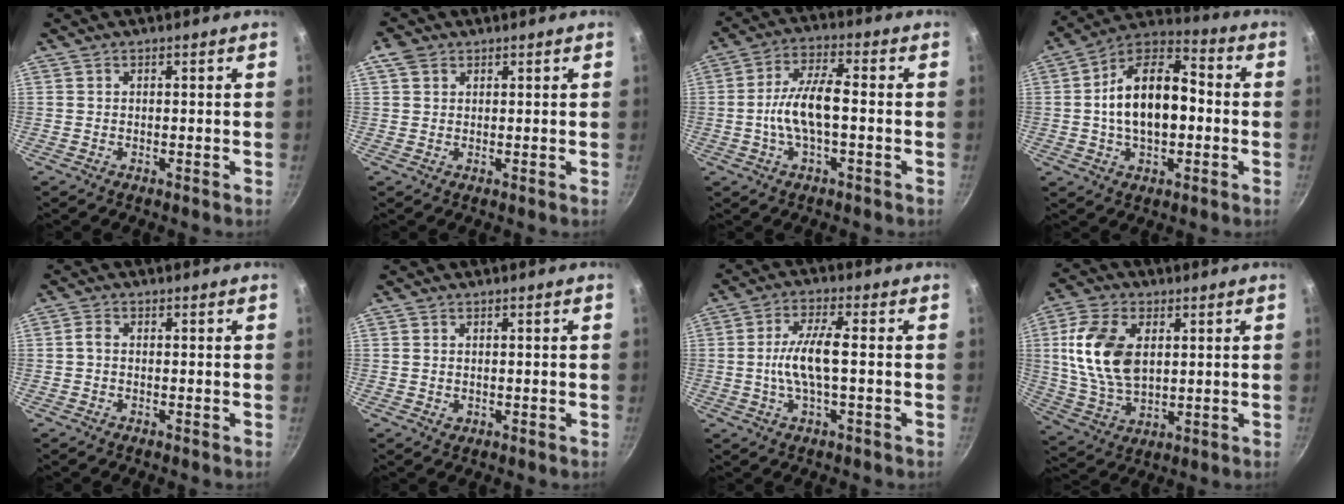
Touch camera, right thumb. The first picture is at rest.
{"total": 3.0, "force": [1.5, 2.2, 1.4], "torque": [-0.021, 0.000, 0.025]}
{"total": 9.2, "force": [-1.3, 3.4, 8.5], "torque": [-0.160, 0.027, -0.032]}
{"total": 16.5, "force": [-0.4, 9.6, 13.4], "torque": [-0.199, 0.037, -0.020]}
{"total": 1.5, "force": [-0.4, 0.9, 1.1], "torque": [-0.029, 0.008, -0.011]}
{"total": 0.9, "force": [0.0, 0.8, 0.5], "torque": [-0.004, 0.000, 0.000]}
{"total": 7.8, "force": [-0.6, 2.0, 7.5], "torque": [-0.154, 0.017, -0.016]}
{"total": 14.9, "force": [2.8, 9.2, 11.4], "torque": [-0.206, -0.009, 0.058]}